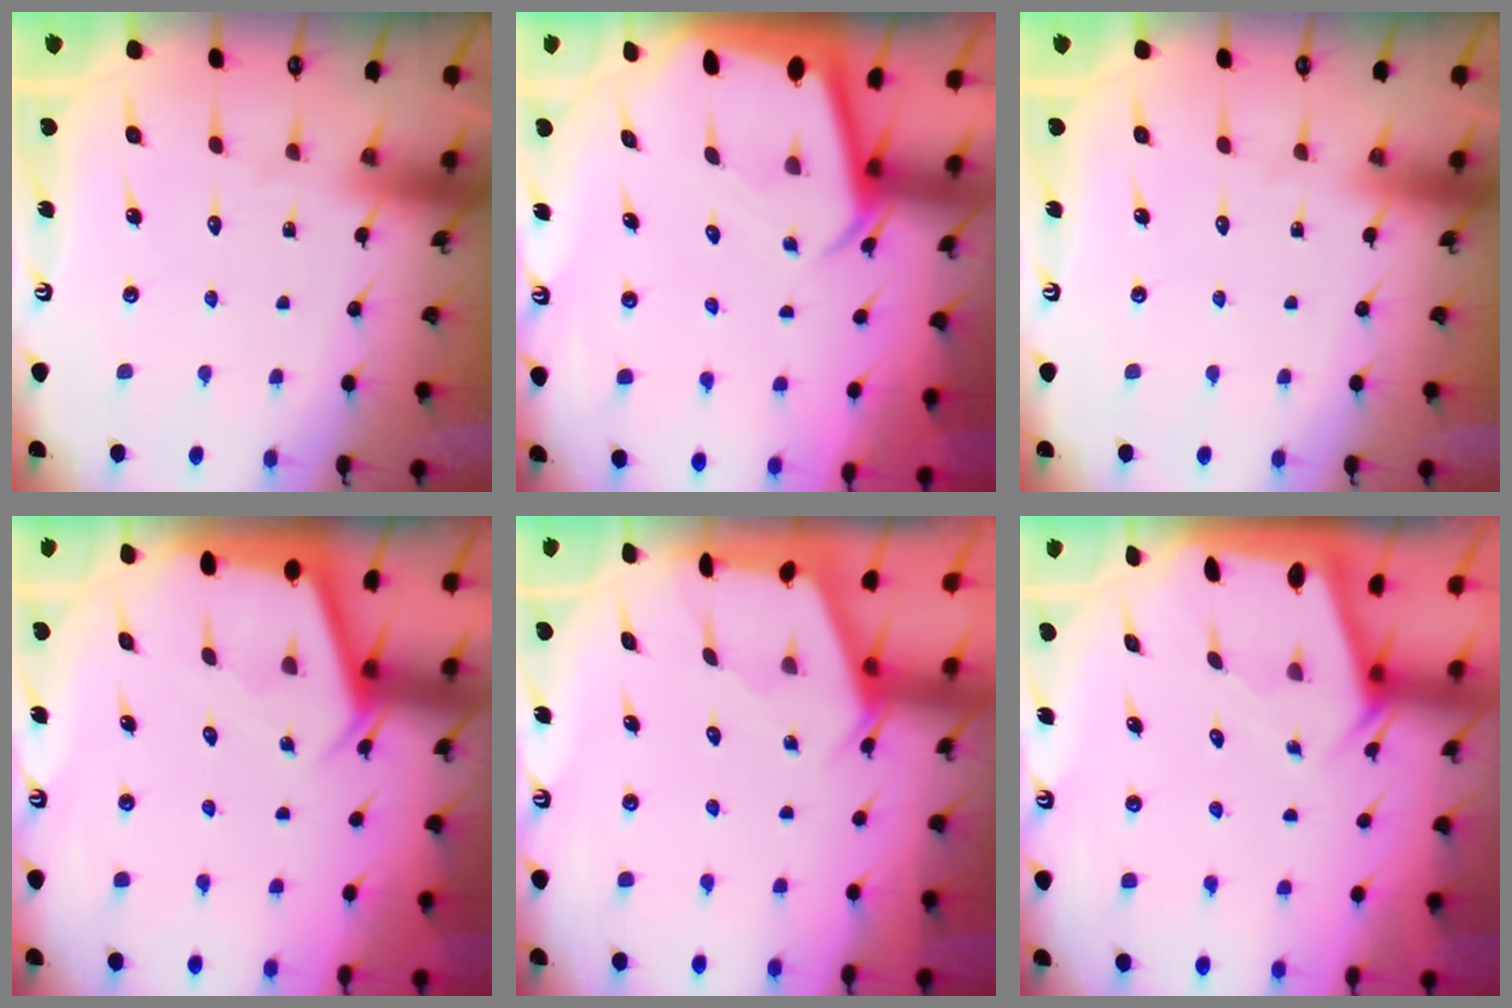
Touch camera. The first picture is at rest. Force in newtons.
{"total": 2.8, "press": 2.8, "slide": 0.1}
{"total": 0.0}
{"total": 2.9, "press": 2.9, "slide": 0.3}
{"total": 2.4, "press": 2.3, "slide": 0.3}
{"total": 1.9, "press": 1.9, "slide": 0.1}